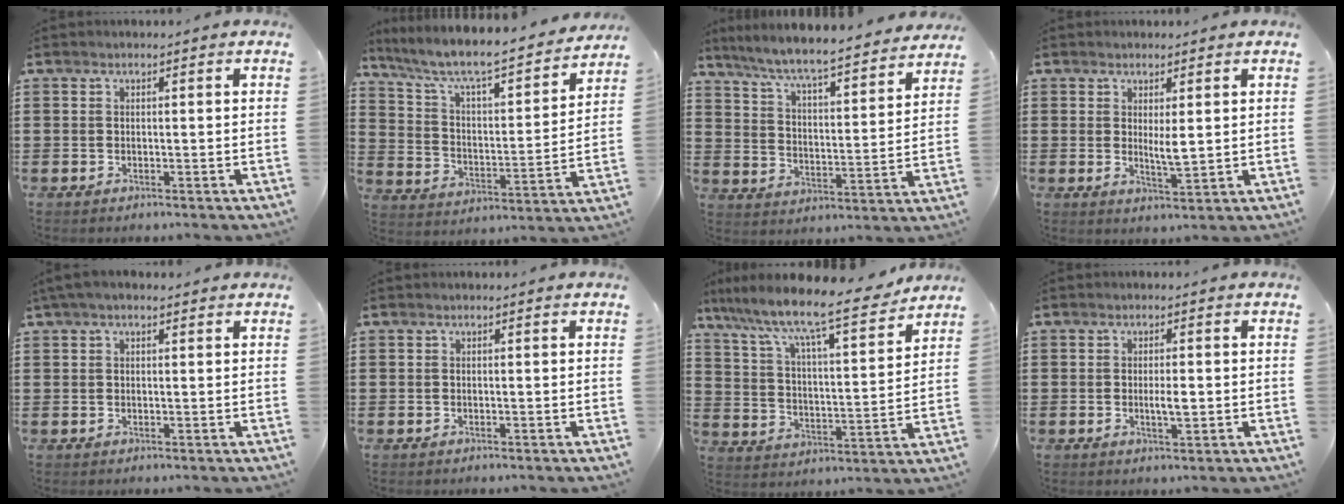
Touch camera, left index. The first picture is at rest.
{"total": 6.6, "force": [5.6, 0.7, 3.4], "torque": [-0.093, -0.048, 0.086]}
{"total": 6.5, "force": [6.1, -0.3, 2.4], "torque": [-0.072, -0.047, 0.100]}
{"total": 3.5, "force": [0.9, 0.8, 3.3], "torque": [-0.057, -0.005, 0.015]}
{"total": 1.9, "force": [1.1, 0.7, 1.3], "torque": [-0.028, 0.006, 0.020]}
{"total": 0.0}
{"total": 9.7, "force": [8.4, 0.6, 5.0], "torque": [-0.122, -0.064, 0.134]}
{"total": 2.7, "force": [-0.2, 0.8, 2.6], "torque": [-0.047, -0.002, -0.003]}